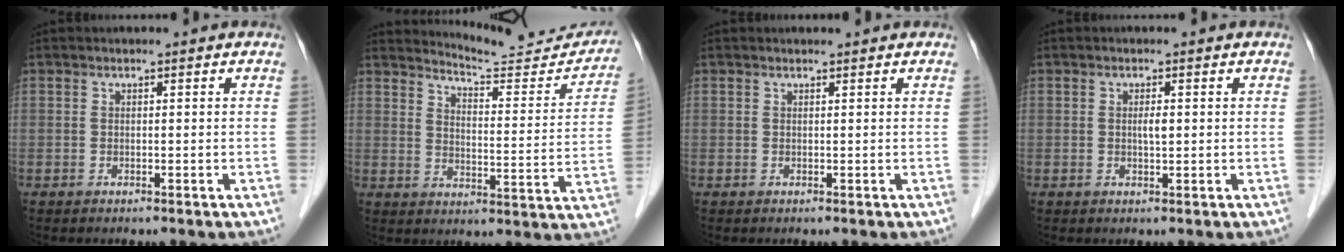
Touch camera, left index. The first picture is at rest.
{"total": 13.2, "force": [13.1, 0.6, 1.6], "torque": [-0.017, -0.056, 0.163]}
{"total": 0.6, "force": [0.5, -0.1, 0.1], "torque": [-0.007, 0.001, 0.007]}
{"total": 1.4, "force": [-0.2, 0.2, 1.3], "torque": [-0.024, -0.004, -0.003]}